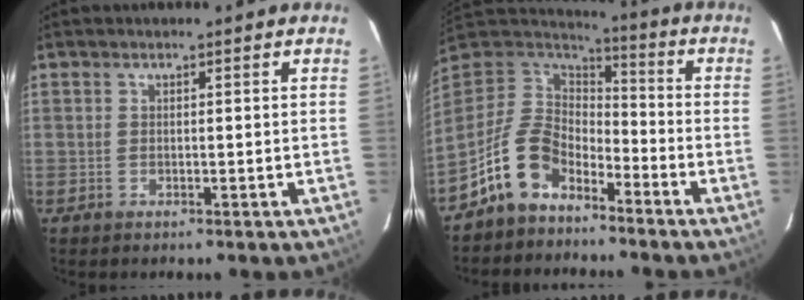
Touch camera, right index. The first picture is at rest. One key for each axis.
{"total": 12.6, "fx": -7.9, "fy": 7.5, "fz": 6.3, "tx": -0.145, "ty": 0.020, "tz": -0.146}